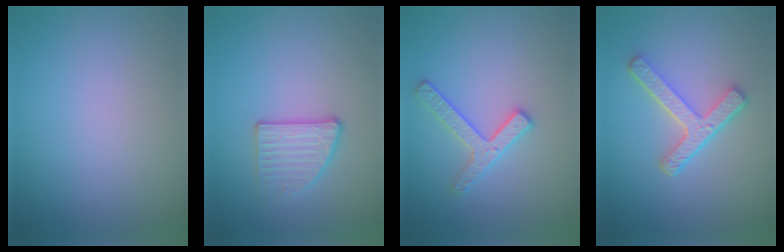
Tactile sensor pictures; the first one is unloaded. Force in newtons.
{"total": 2.7, "press": 2.5, "slide": 1.2}
{"total": 2.6, "press": 2.5, "slide": 0.6}
{"total": 4.2, "press": 3.3, "slide": 2.5}